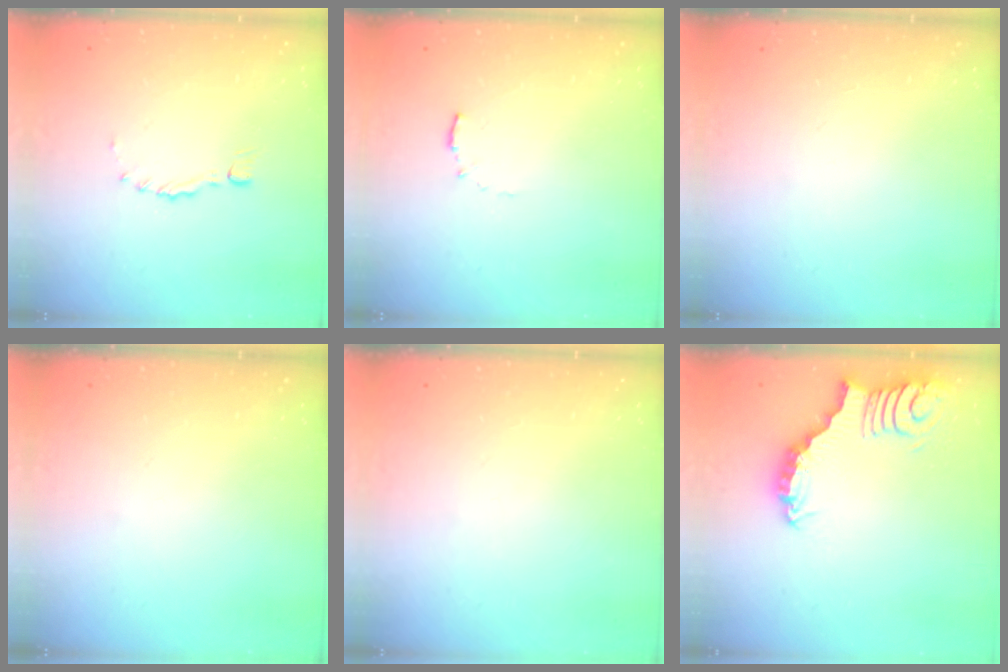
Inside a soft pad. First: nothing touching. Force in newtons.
{"total": 5.6, "press": 5.6, "slide": 0.5}
{"total": 0.0}
{"total": 0.0}
{"total": 0.0}
{"total": 3.0, "press": 3.0, "slide": 0.3}